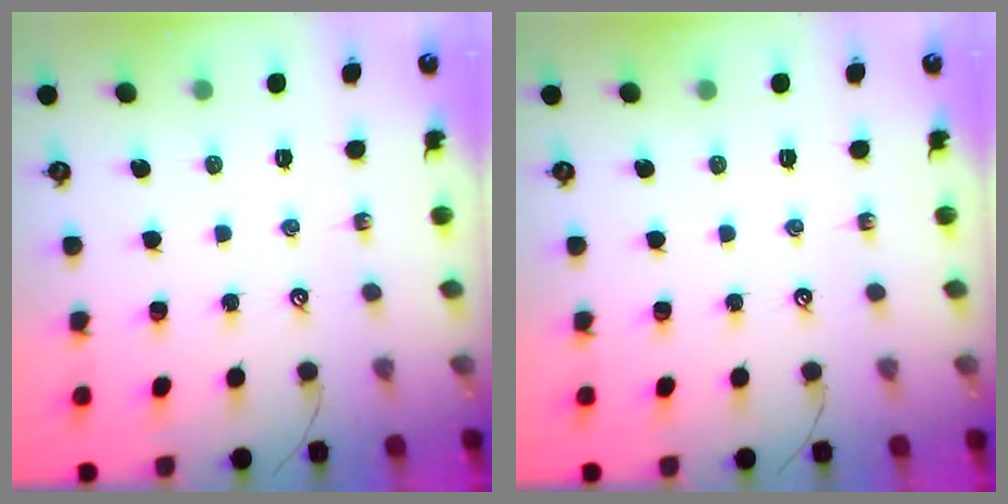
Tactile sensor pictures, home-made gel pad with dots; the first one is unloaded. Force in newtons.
{"total": 0.0}